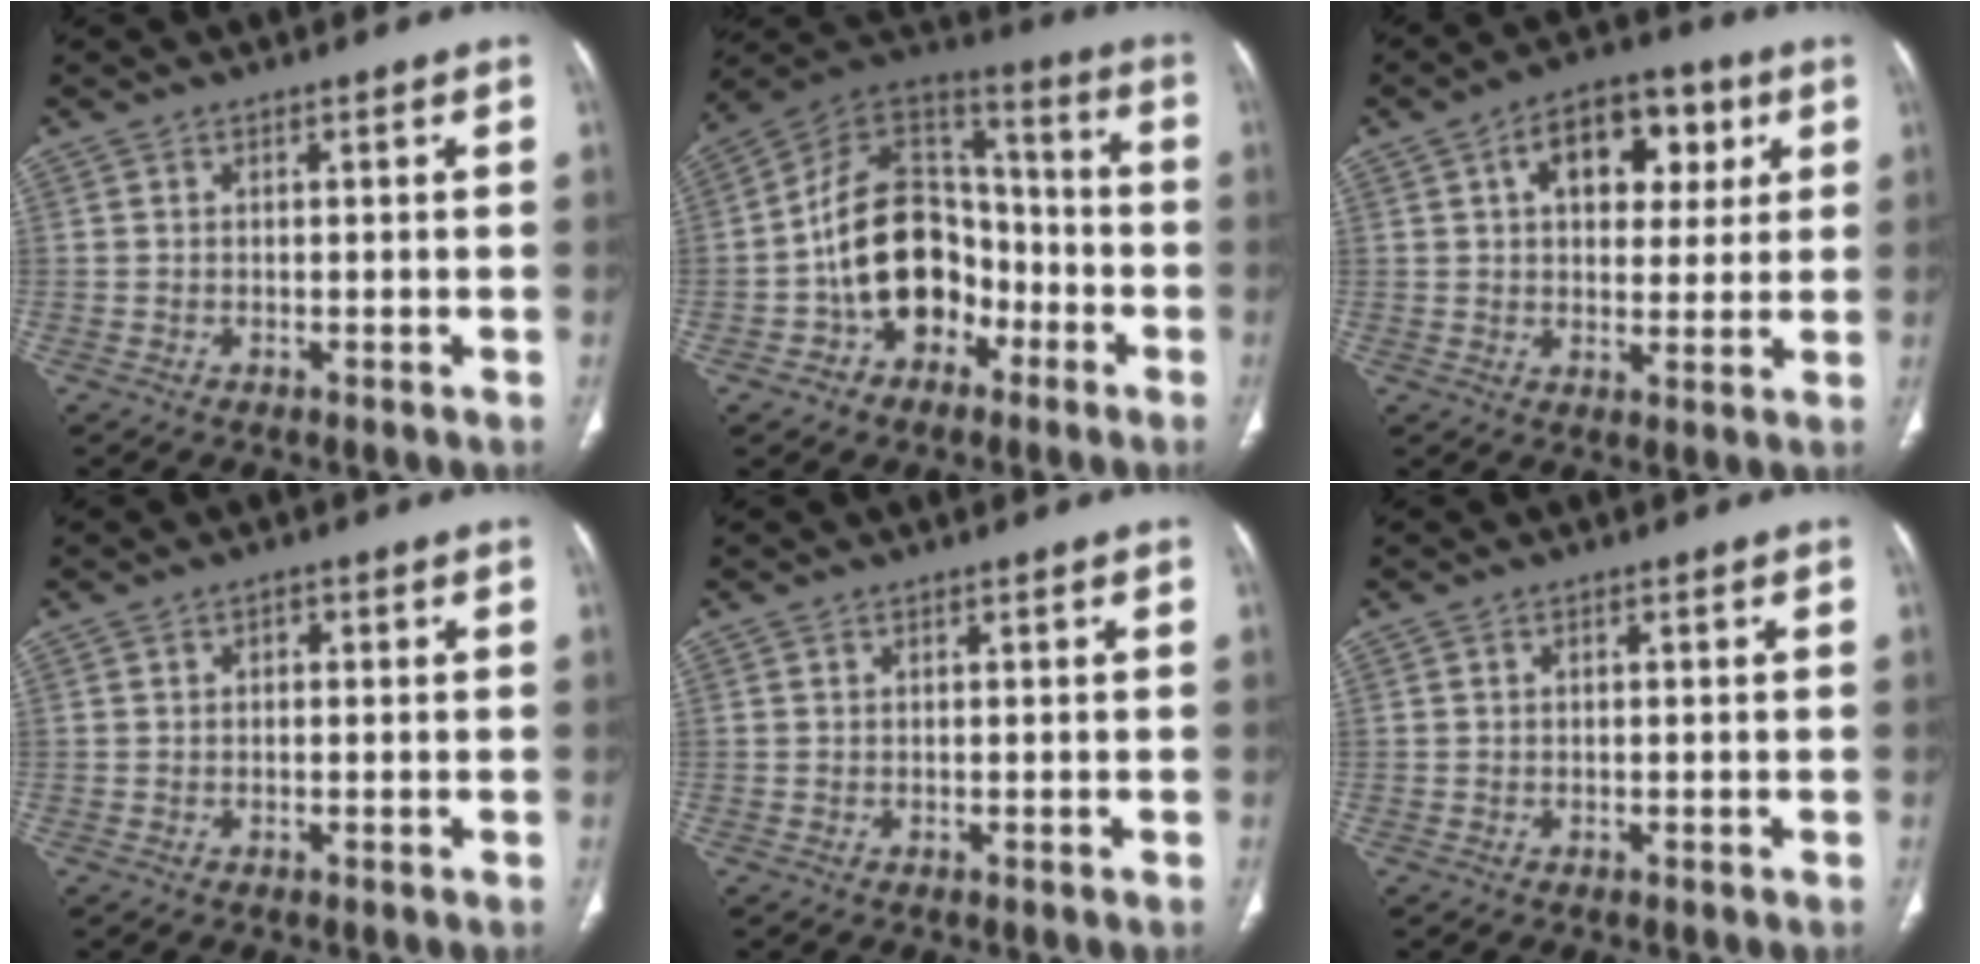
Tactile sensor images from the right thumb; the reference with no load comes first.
{"total": 18.0, "force": [-5.7, 13.2, 10.9], "torque": [-0.139, 0.069, -0.098]}
{"total": 13.3, "force": [4.5, 8.2, 9.5], "torque": [-0.097, 0.006, 0.065]}
{"total": 1.2, "force": [0.3, 0.9, 0.8], "torque": [-0.009, 0.006, 0.003]}
{"total": 0.0}
{"total": 0.0}